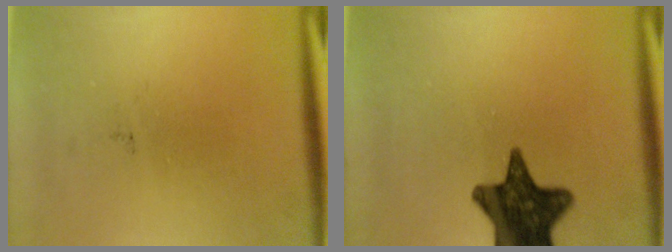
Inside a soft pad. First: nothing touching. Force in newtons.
{"total": 13.7}